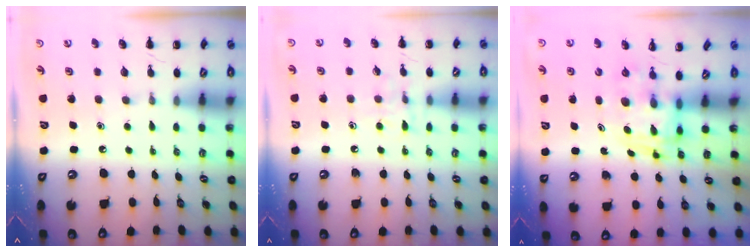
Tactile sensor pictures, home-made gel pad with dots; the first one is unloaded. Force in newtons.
{"total": 5.8, "press": 5.7, "slide": 0.9}
{"total": 3.4, "press": 3.4, "slide": 0.6}